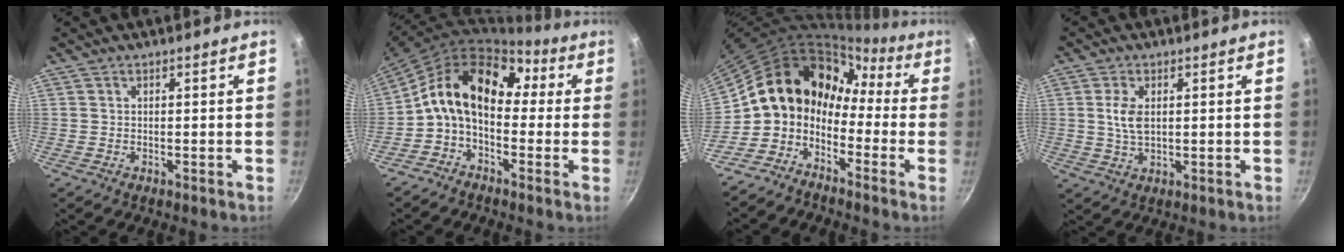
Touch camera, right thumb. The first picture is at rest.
{"total": 15.9, "force": [1.1, 10.7, 11.7], "torque": [-0.188, 0.050, -0.009]}
{"total": 12.7, "force": [-2.9, 10.0, 7.3], "torque": [-0.105, 0.071, -0.085]}
{"total": 4.9, "force": [0.9, 2.8, 4.0], "torque": [-0.076, -0.003, 0.018]}